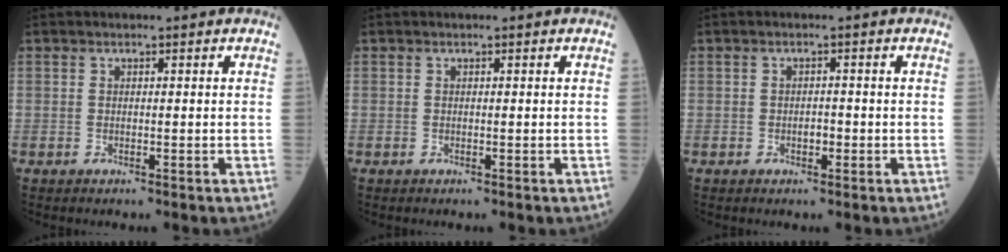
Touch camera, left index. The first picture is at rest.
{"total": 0.0}
{"total": 1.3, "force": [-0.5, 0.7, 1.0], "torque": [-0.016, 0.002, -0.008]}